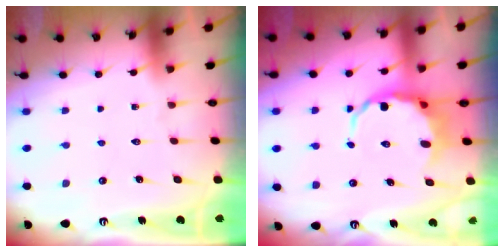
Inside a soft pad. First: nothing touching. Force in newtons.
{"total": 7.3, "press": 6.8, "slide": 2.6}